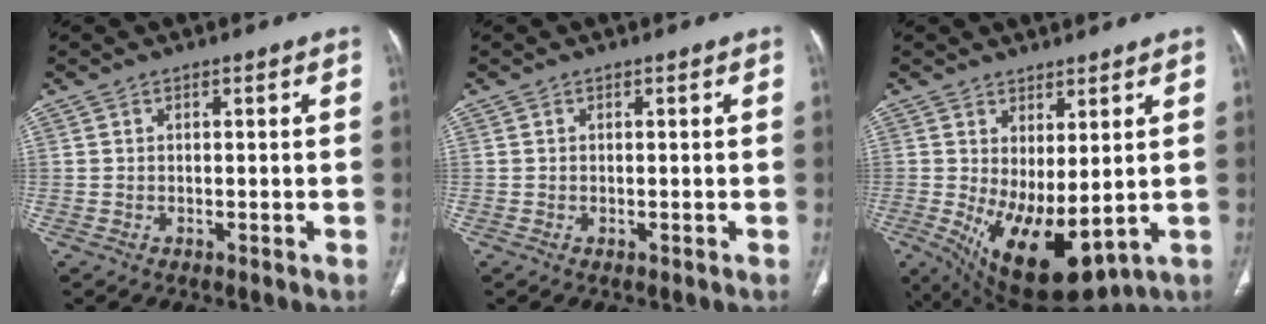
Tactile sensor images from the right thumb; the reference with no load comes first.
{"total": 0.0}
{"total": 13.6, "force": [-1.0, 6.0, 12.1], "torque": [-0.200, -0.023, 0.013]}